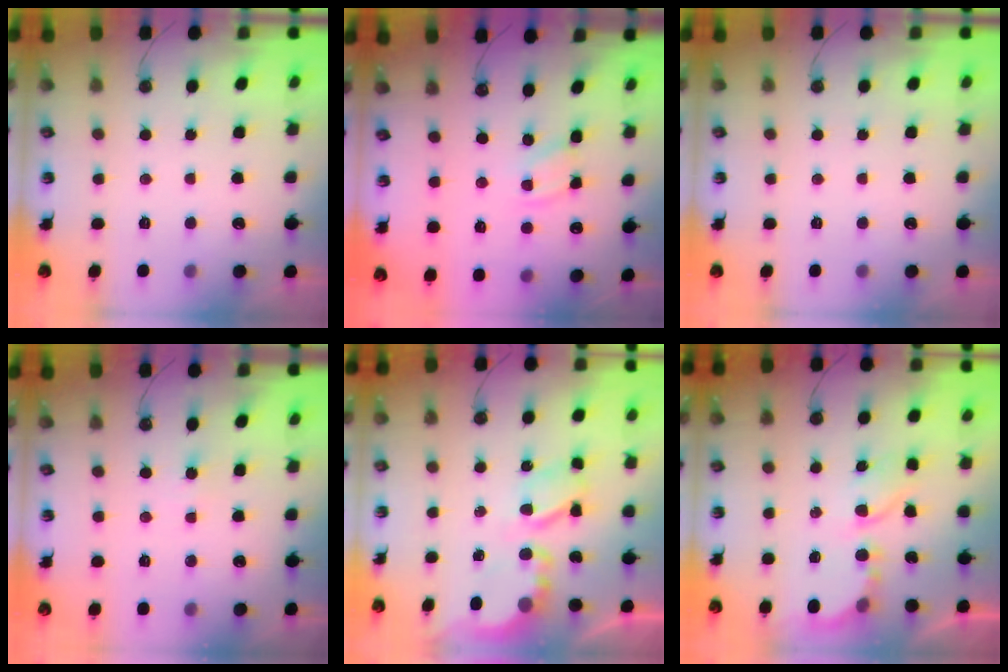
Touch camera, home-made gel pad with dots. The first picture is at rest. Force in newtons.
{"total": 2.5, "press": 2.4, "slide": 0.3}
{"total": 0.0}
{"total": 2.7, "press": 2.7, "slide": 0.5}
{"total": 6.8, "press": 6.8, "slide": 0.5}
{"total": 6.3, "press": 6.3, "slide": 0.6}